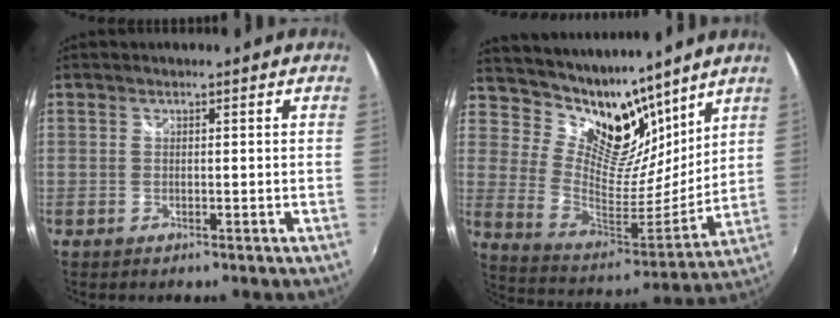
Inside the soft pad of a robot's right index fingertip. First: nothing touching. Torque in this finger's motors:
{"motor_torque": [-0.13, 0.48, 0.08, 0.01]}